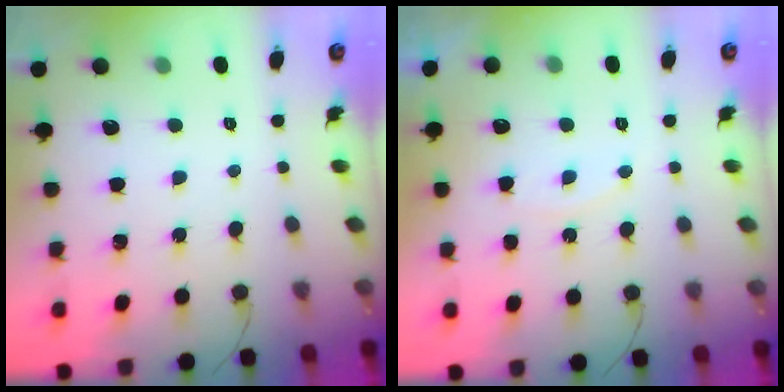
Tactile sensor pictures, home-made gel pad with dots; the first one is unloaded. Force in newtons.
{"total": 4.4, "press": 4.4, "slide": 0.5}